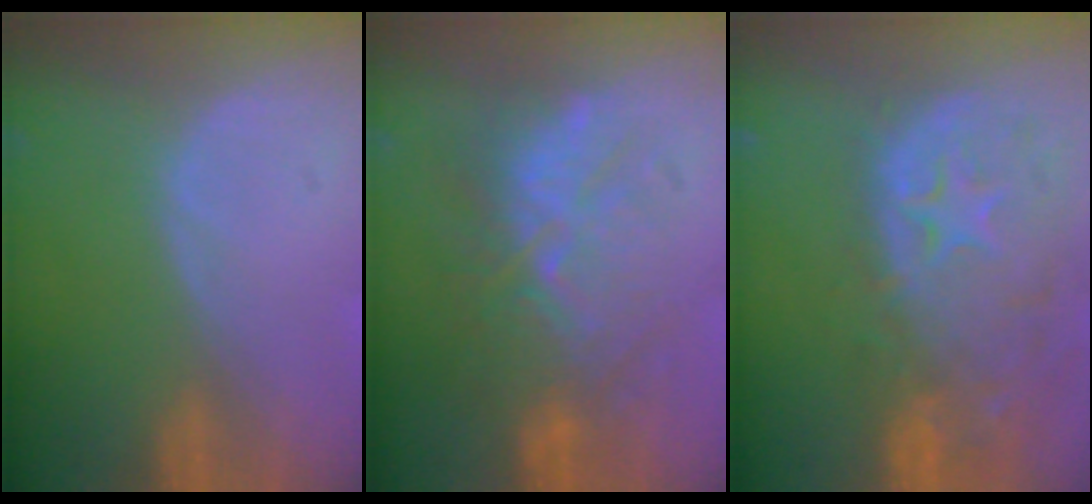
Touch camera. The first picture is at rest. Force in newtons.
{"total": 9.6, "press": 9.5, "slide": 1.5}
{"total": 14.0, "press": 11.2, "slide": 8.3}